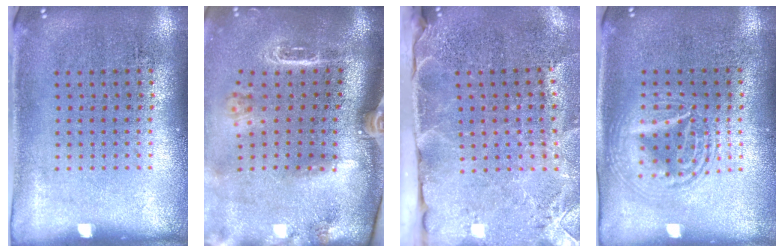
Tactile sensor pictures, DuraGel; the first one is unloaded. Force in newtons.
{"total": 2.6, "press": 1.9, "slide": 1.7}
{"total": 3.9, "press": 3.1, "slide": 2.3}
{"total": 2.6, "press": 2.6, "slide": 0.3}